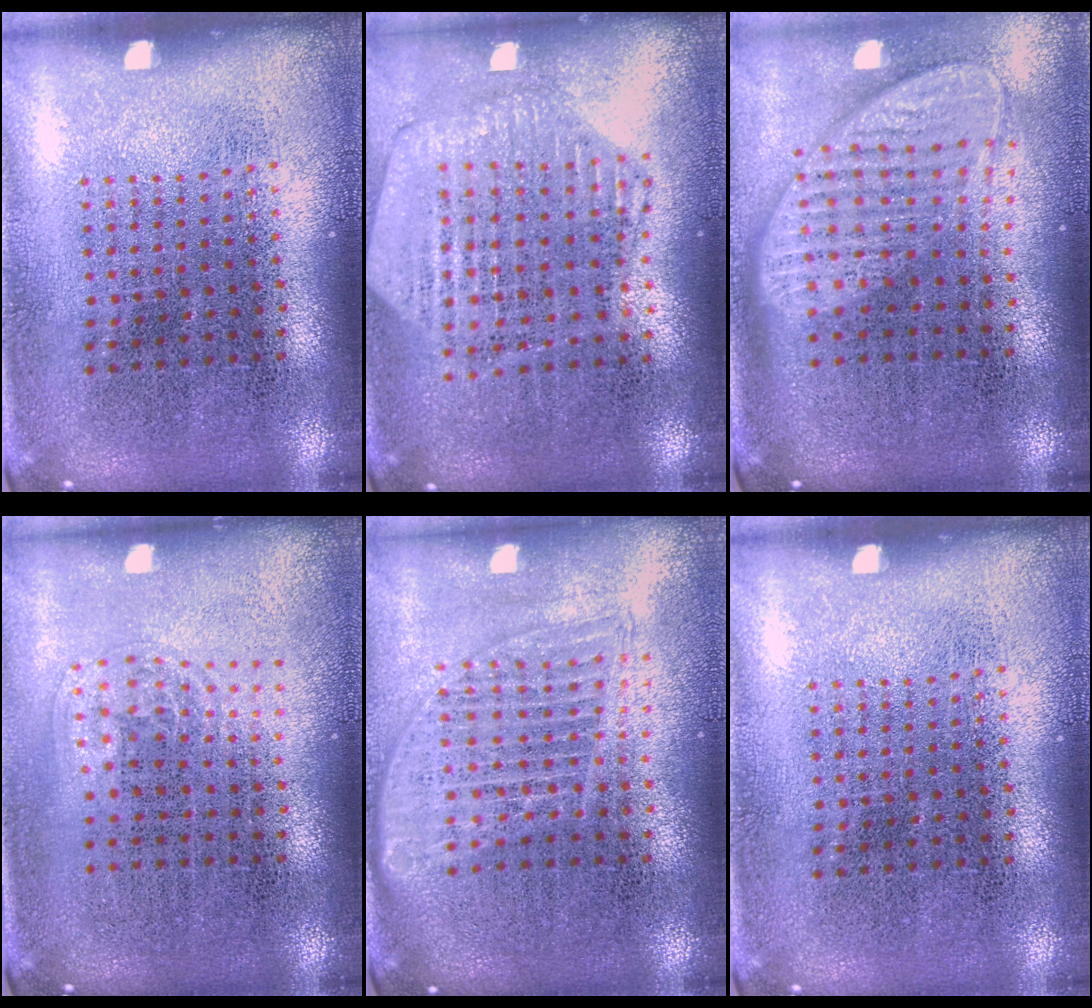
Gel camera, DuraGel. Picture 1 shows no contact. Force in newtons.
{"total": 1.2, "press": 1.2, "slide": 0.1}
{"total": 2.0, "press": 1.5, "slide": 1.3}
{"total": 0.9, "press": 0.6, "slide": 0.7}
{"total": 1.6, "press": 1.4, "slide": 0.8}
{"total": 0.0}